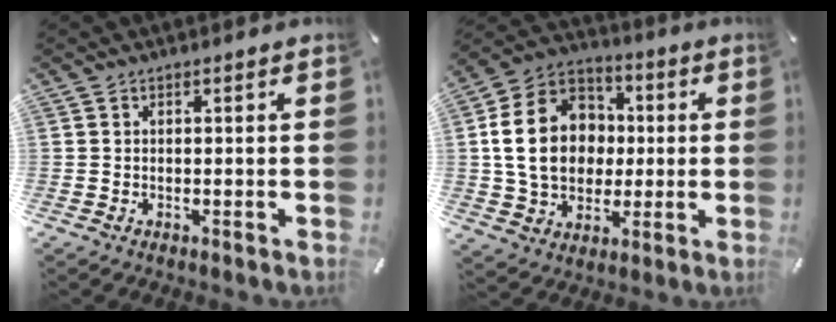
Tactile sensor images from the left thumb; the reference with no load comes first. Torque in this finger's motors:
{"motor_torque": [1.91, 3.09, 1.37, -0.99, 0.58]}